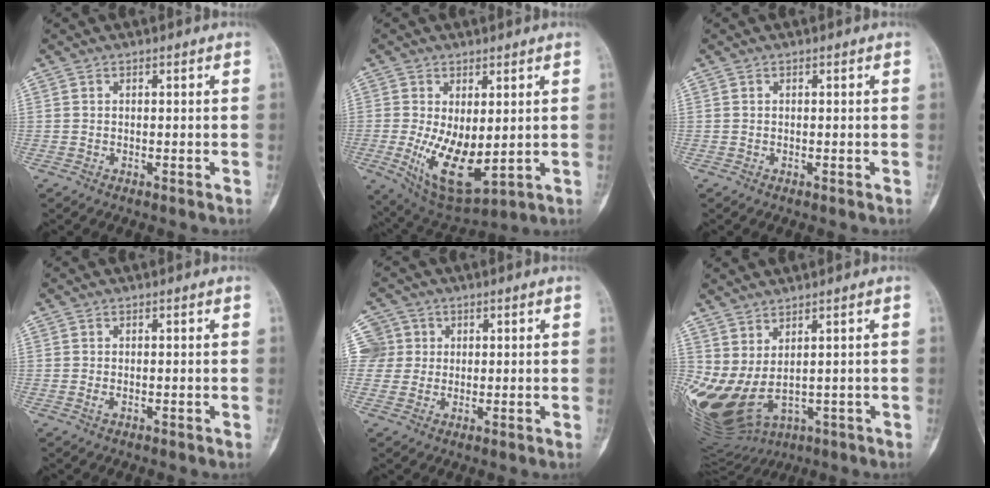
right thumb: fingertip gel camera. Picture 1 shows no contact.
{"total": 12.4, "force": [-0.8, 6.2, 10.7], "torque": [-0.177, -0.026, 0.010]}
{"total": 0.0}
{"total": 0.6, "force": [-0.1, 0.3, 0.5], "torque": [-0.010, -0.001, -0.001]}
{"total": 5.7, "force": [1.4, 5.5, 0.2], "torque": [0.025, 0.008, 0.027]}
{"total": 15.1, "force": [0.6, 8.1, 12.8], "torque": [-0.276, -0.025, 0.048]}